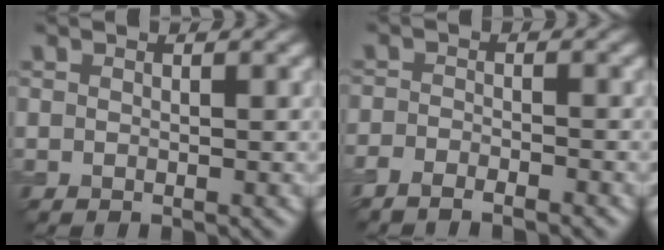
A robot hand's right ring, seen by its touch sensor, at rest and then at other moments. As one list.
[{"total": 2.2, "force": [-2.1, 0.2, 0.5], "torque": [-0.013, -0.002, -0.044]}]